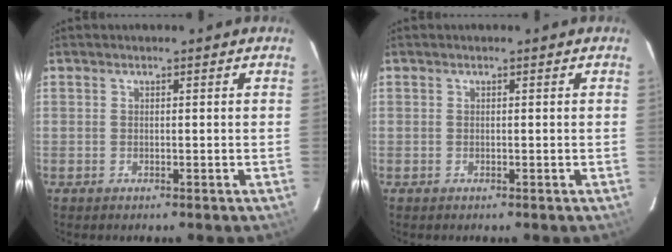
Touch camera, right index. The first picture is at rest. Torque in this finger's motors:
{"motor_torque": [-0.01, 0.00, 0.01, 0.01]}